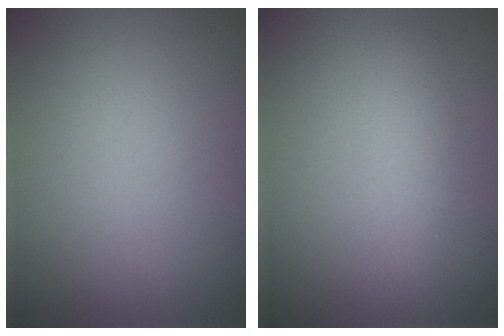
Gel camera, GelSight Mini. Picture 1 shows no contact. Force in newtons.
{"total": 2.4, "press": 2.4, "slide": 0.0}